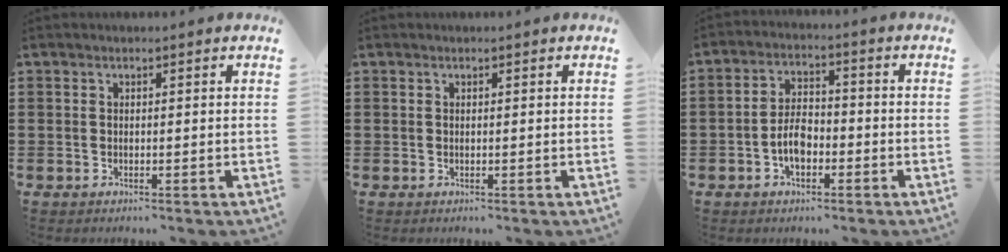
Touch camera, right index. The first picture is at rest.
{"total": 0.0}
{"total": 4.8, "force": [-1.8, 2.6, 3.7], "torque": [-0.087, -0.002, -0.038]}